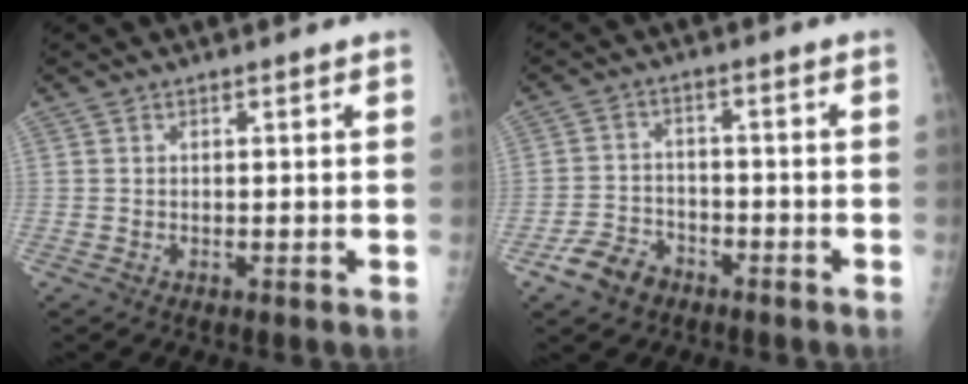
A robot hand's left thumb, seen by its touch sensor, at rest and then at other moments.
{"total": 6.3, "force": [-4.0, 4.3, 2.3], "torque": [-0.031, 0.023, -0.070]}